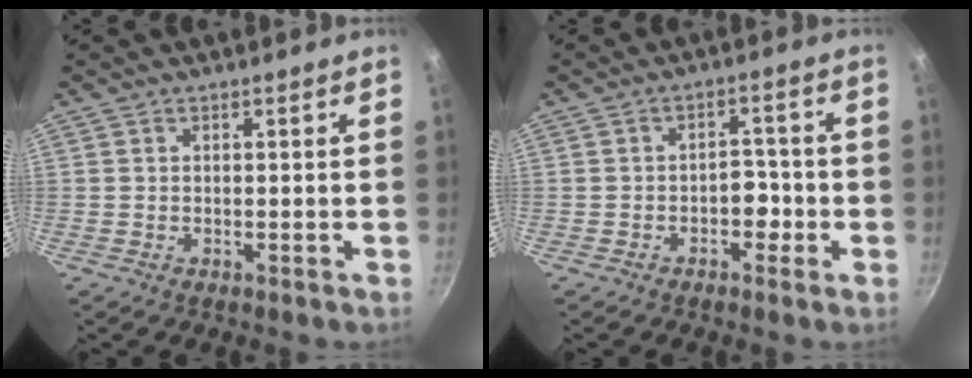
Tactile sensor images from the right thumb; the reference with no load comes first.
{"total": 4.0, "force": [-1.5, 2.6, 2.6], "torque": [-0.008, 0.022, -0.025]}